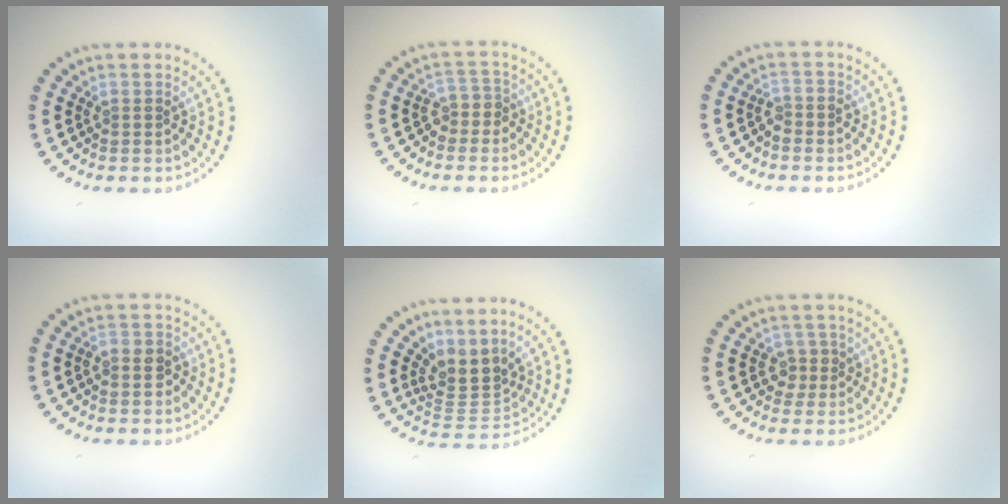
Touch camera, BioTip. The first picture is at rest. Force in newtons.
{"total": 1.9, "press": 1.5, "slide": 1.2}
{"total": 1.1, "press": 1.1, "slide": 0.4}
{"total": 1.4, "press": 1.3, "slide": 0.5}
{"total": 3.4, "press": 2.5, "slide": 2.3}
{"total": 1.3, "press": 1.2, "slide": 0.6}